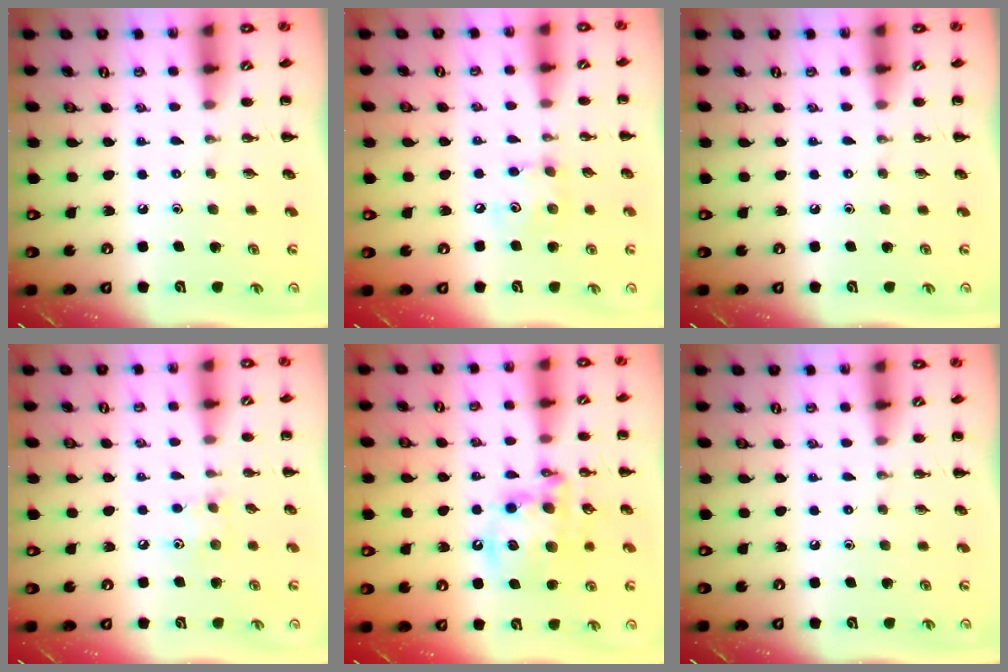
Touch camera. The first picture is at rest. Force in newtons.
{"total": 5.3, "press": 5.2, "slide": 0.8}
{"total": 0.0}
{"total": 6.4, "press": 6.2, "slide": 1.6}
{"total": 13.3, "press": 13.0, "slide": 2.7}
{"total": 0.0}